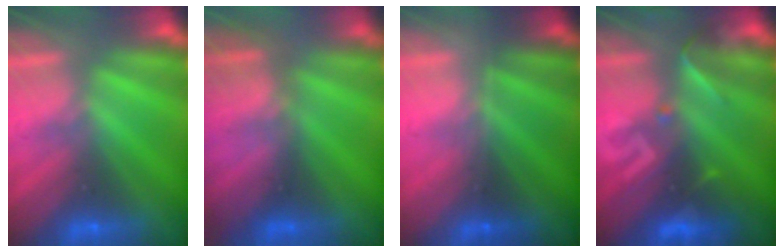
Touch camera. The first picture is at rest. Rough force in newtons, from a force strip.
{"total": 2.8}
{"total": 1.6}
{"total": 2.9}